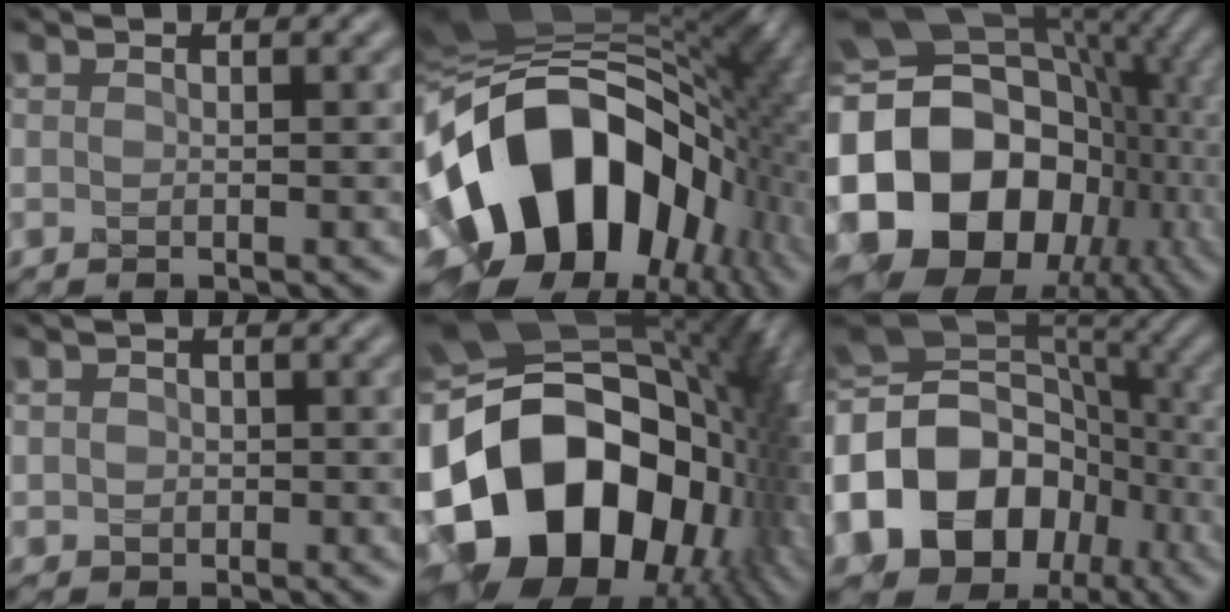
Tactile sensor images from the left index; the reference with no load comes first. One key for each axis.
{"total": 17.9, "fx": -3.3, "fy": 12.8, "fz": 12.0, "tx": -0.211, "ty": -0.005, "tz": -0.057}
{"total": 19.2, "fx": -3.0, "fy": 15.3, "fz": 11.2, "tx": -0.235, "ty": -0.012, "tz": -0.049}
{"total": 2.4, "fx": 0.4, "fy": 2.3, "fz": 0.5, "tx": 0.013, "ty": 0.006, "tz": -0.015}
{"total": 19.5, "fx": -2.8, "fy": 13.8, "fz": 13.5, "tx": -0.259, "ty": -0.018, "tz": -0.037}
{"total": 16.3, "fx": -4.3, "fy": 12.9, "fz": 8.8, "tx": -0.193, "ty": -0.004, "tz": -0.084}